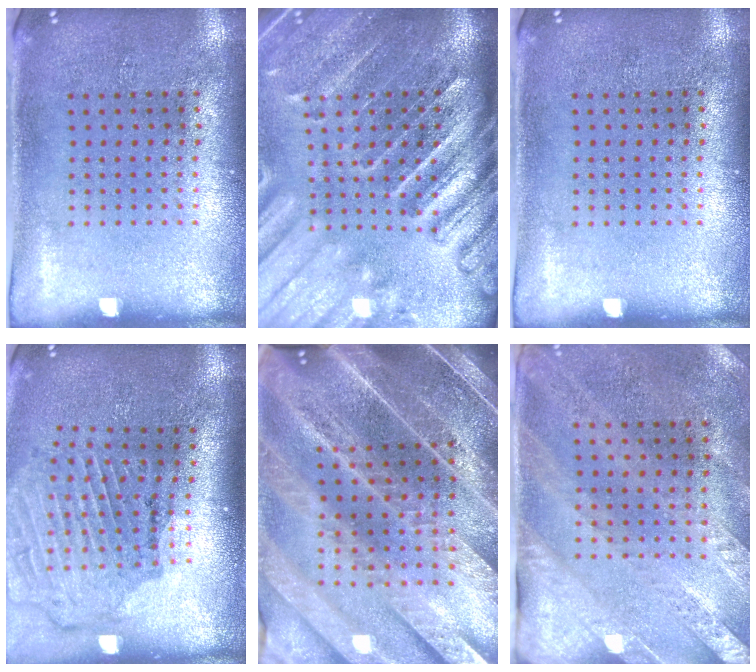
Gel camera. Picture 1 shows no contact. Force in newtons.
{"total": 4.1, "press": 3.5, "slide": 2.2}
{"total": 0.0}
{"total": 1.9, "press": 1.8, "slide": 0.3}
{"total": 5.5, "press": 4.7, "slide": 2.8}
{"total": 2.5, "press": 2.1, "slide": 1.3}